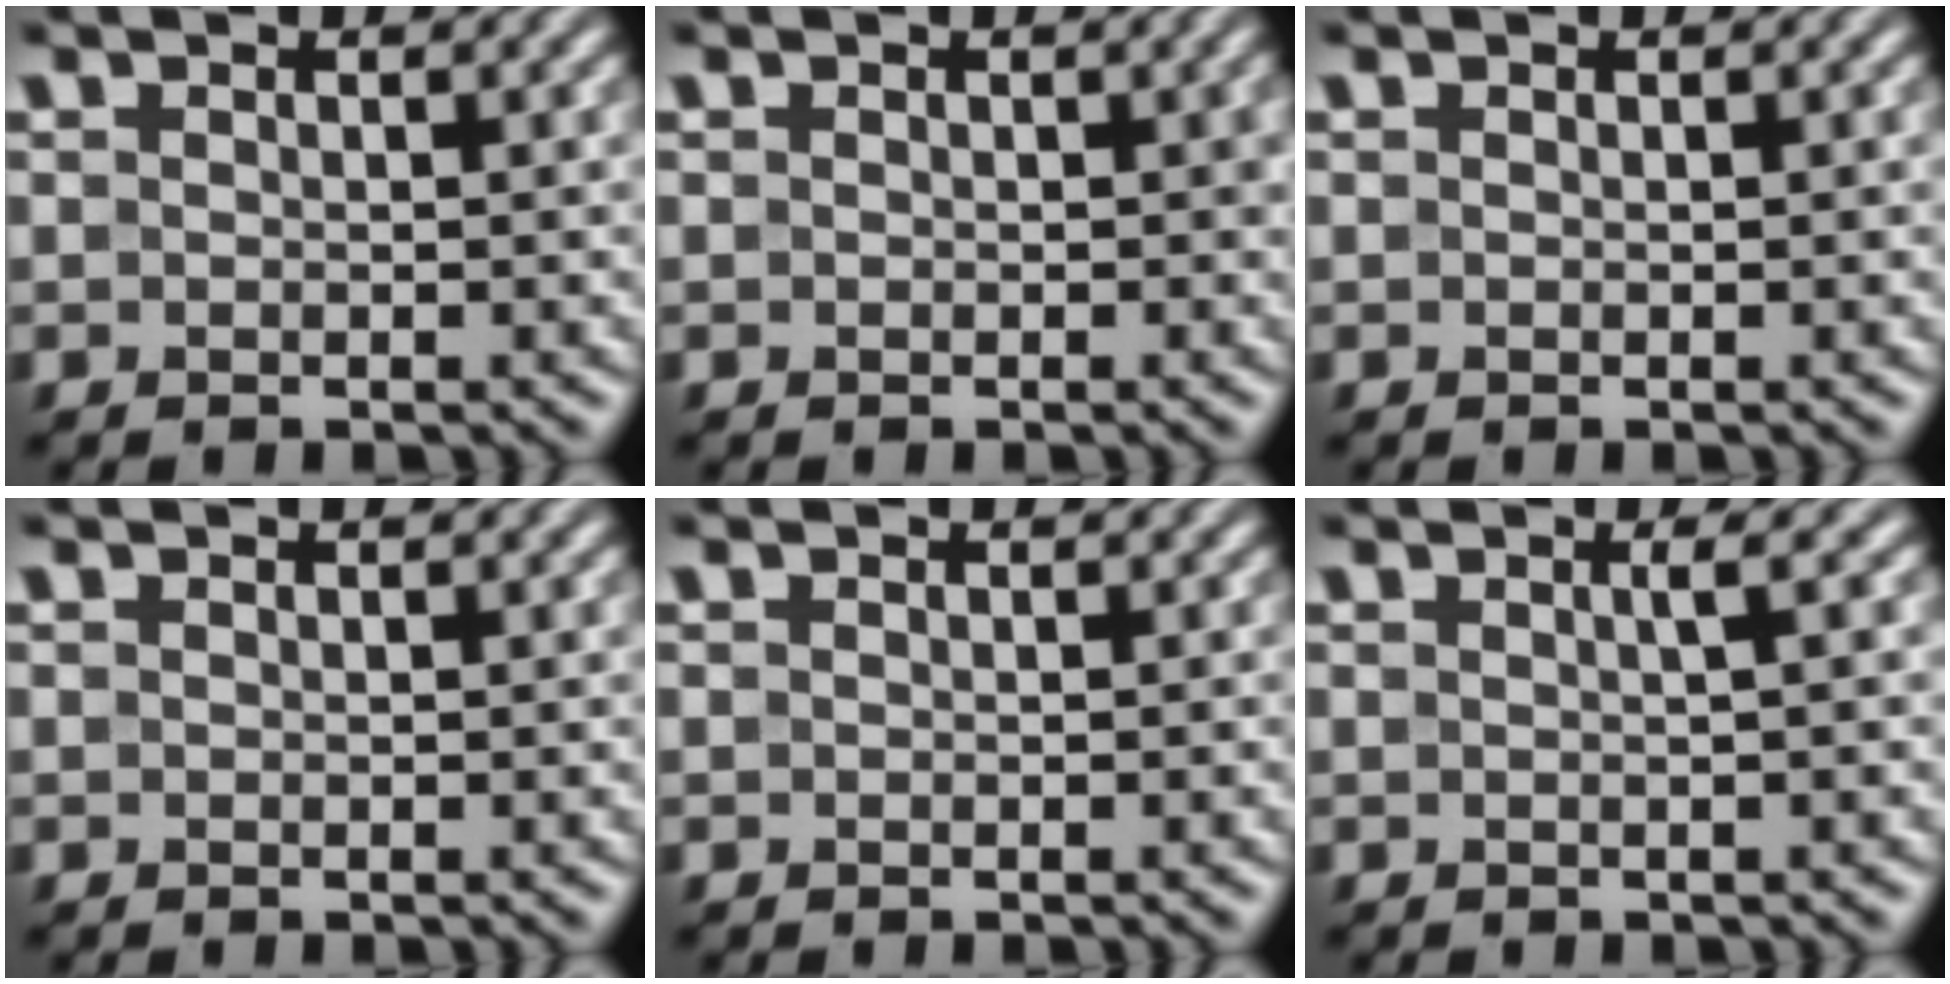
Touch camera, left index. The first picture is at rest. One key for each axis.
{"total": 0.6, "fx": 0.1, "fy": 0.5, "fz": 0.2, "tx": 0.001, "ty": -0.001, "tz": -0.001}
{"total": 0.0}
{"total": 0.0}
{"total": 0.0}
{"total": 1.6, "fx": 0.2, "fy": 0.5, "fz": 1.5, "tx": -0.021, "ty": 0.007, "tz": -0.006}